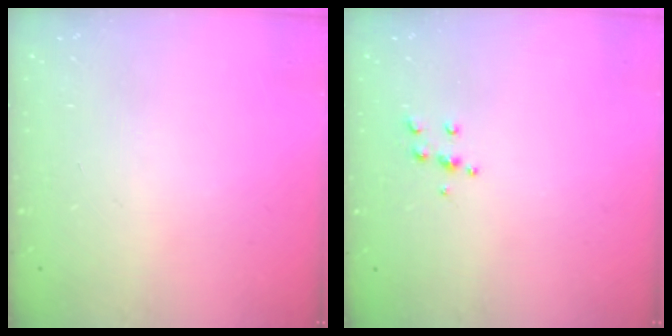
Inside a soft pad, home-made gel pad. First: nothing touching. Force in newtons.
{"total": 4.8, "press": 4.7, "slide": 0.6}